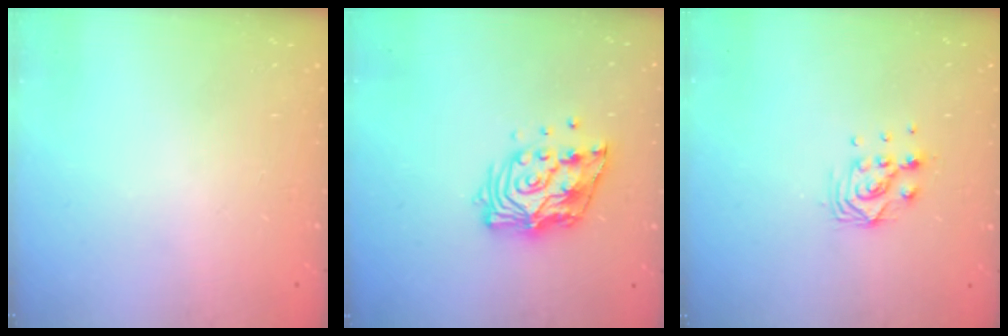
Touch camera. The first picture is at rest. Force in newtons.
{"total": 13.0, "press": 12.9, "slide": 1.1}
{"total": 7.8, "press": 7.8, "slide": 0.7}